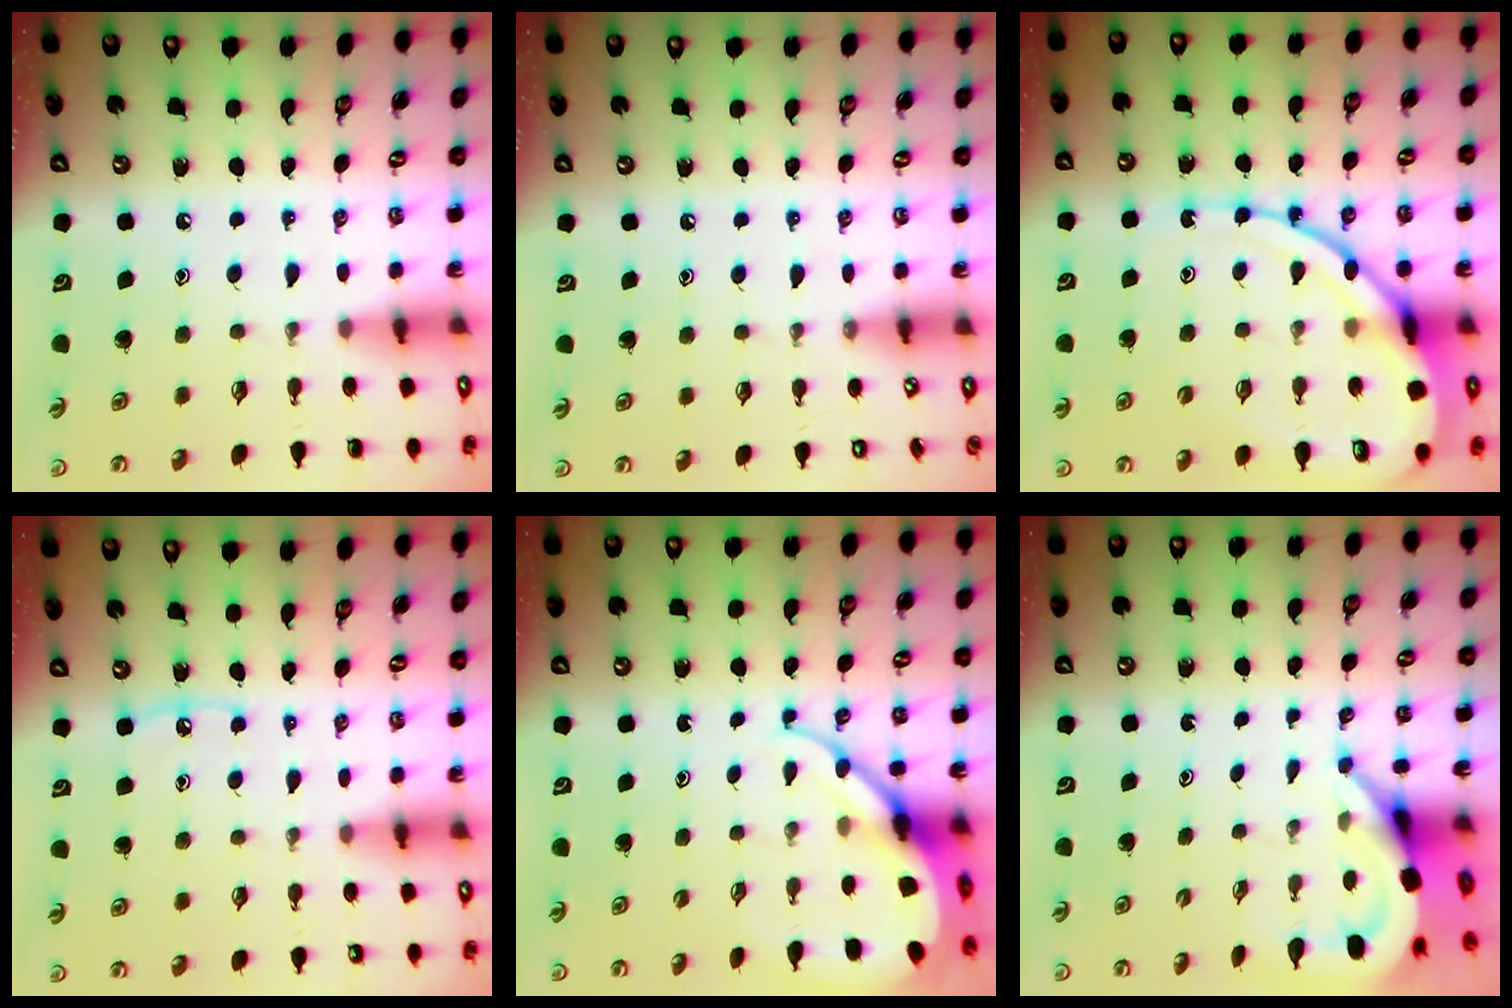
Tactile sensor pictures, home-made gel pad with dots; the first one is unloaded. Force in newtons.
{"total": 3.5, "press": 3.5, "slide": 0.4}
{"total": 16.6, "press": 16.5, "slide": 1.4}
{"total": 4.7, "press": 4.6, "slide": 0.6}
{"total": 8.9, "press": 8.9, "slide": 0.8}
{"total": 5.5, "press": 5.4, "slide": 0.7}